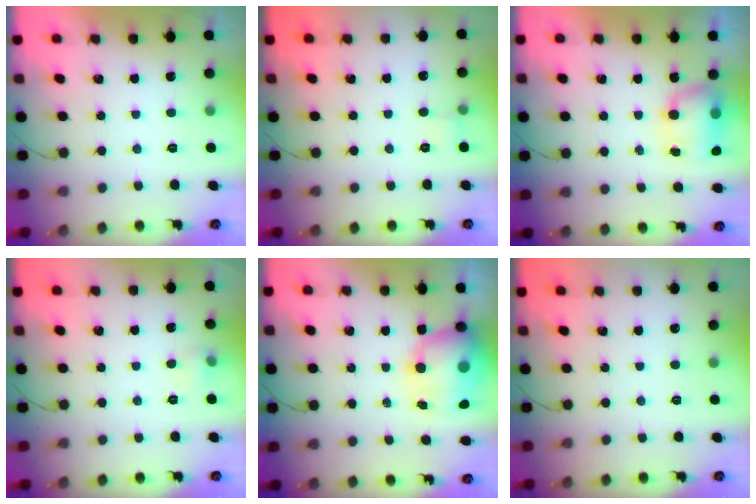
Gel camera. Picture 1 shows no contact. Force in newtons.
{"total": 5.0, "press": 4.8, "slide": 1.5}
{"total": 7.1, "press": 7.0, "slide": 1.2}
{"total": 4.3, "press": 4.1, "slide": 1.4}
{"total": 13.0, "press": 12.6, "slide": 3.5}
{"total": 0.0}